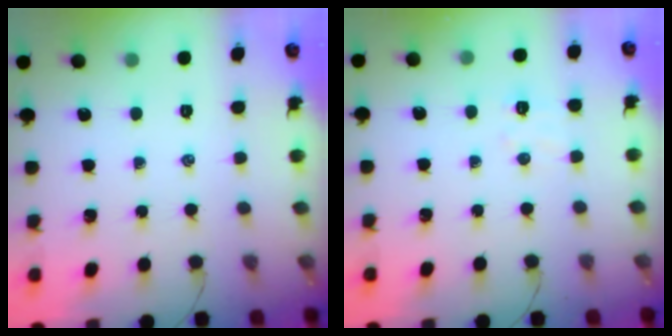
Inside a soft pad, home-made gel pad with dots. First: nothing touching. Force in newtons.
{"total": 4.6, "press": 4.4, "slide": 1.2}